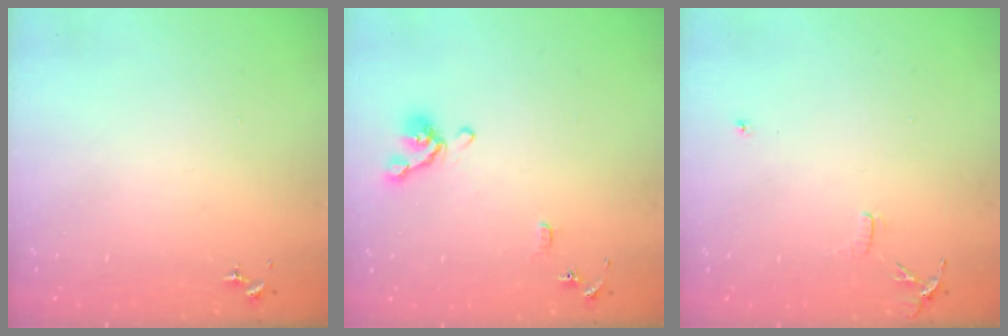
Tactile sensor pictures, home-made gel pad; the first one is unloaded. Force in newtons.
{"total": 9.9, "press": 9.8, "slide": 1.3}
{"total": 6.2, "press": 6.1, "slide": 0.7}